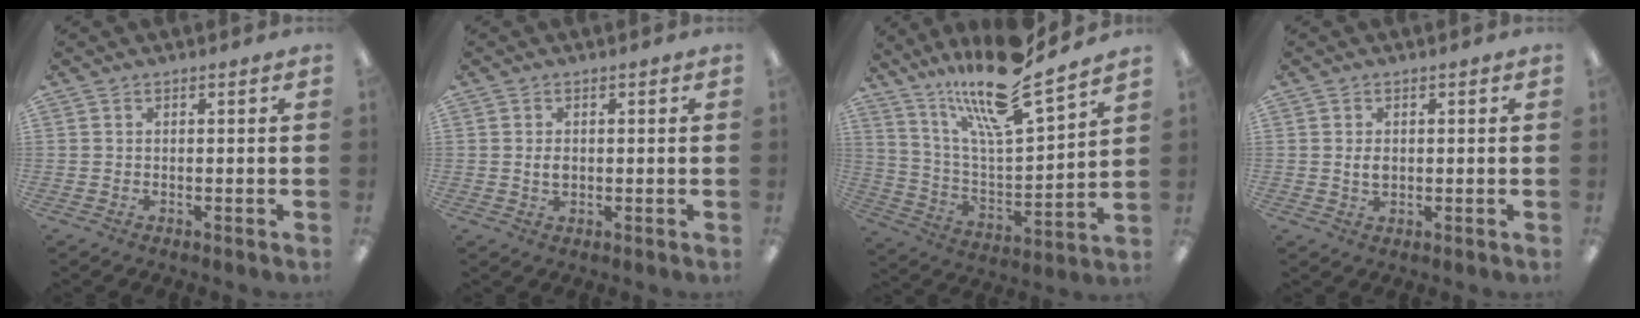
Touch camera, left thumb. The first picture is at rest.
{"total": 2.1, "force": [0.1, 1.5, 1.4], "torque": [-0.021, 0.000, 0.000]}
{"total": 19.4, "force": [15.8, 3.1, 10.9], "torque": [-0.199, -0.104, 0.262]}
{"total": 2.4, "force": [0.3, 1.7, 1.7], "torque": [-0.026, 0.001, 0.002]}